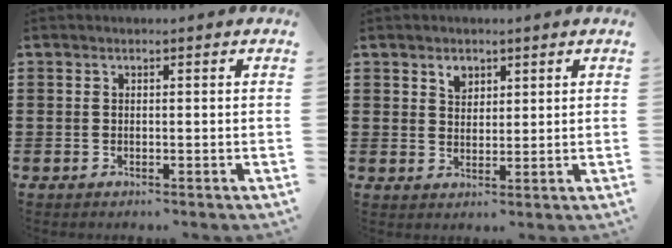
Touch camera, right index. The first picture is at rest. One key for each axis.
{"total": 2.6, "fx": 1.7, "fy": 1.7, "fz": 1.0, "tx": -0.016, "ty": 0.001, "tz": 0.030}